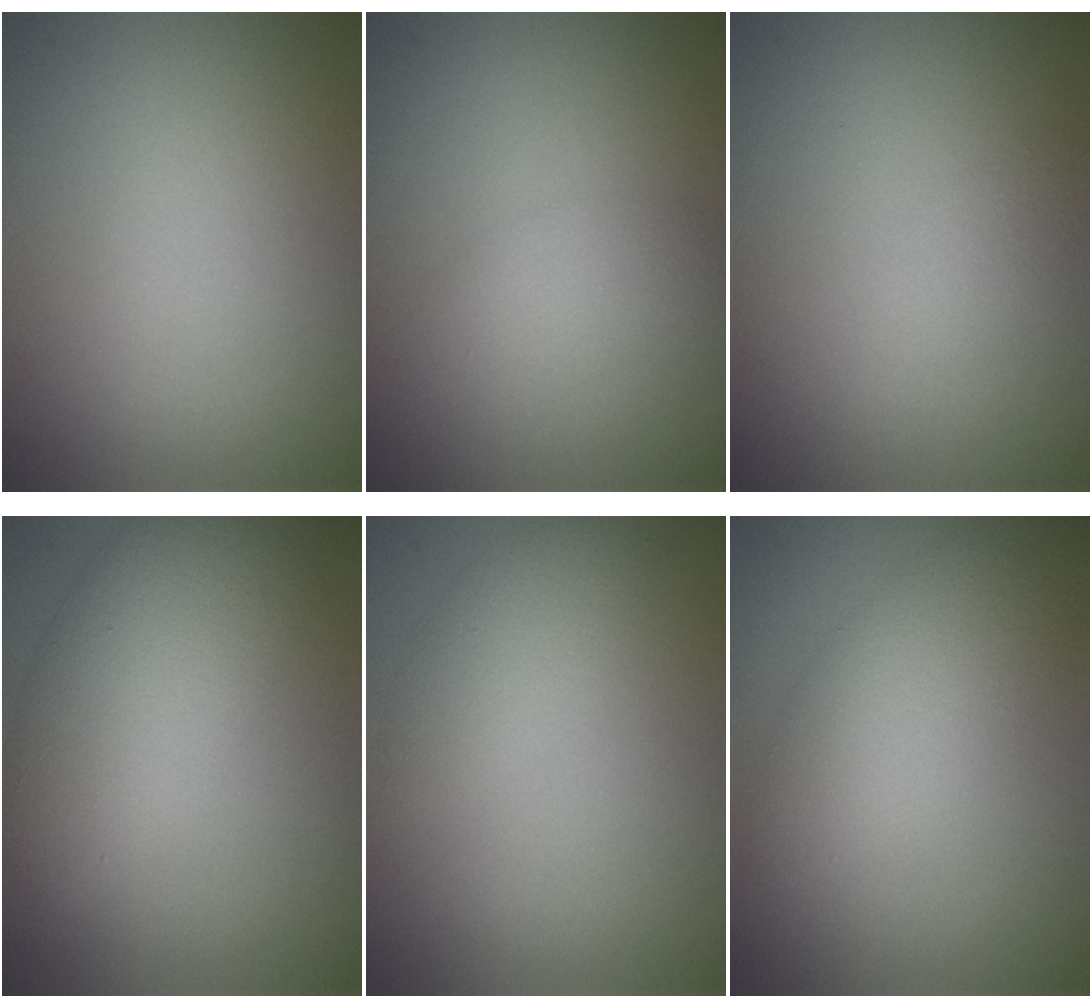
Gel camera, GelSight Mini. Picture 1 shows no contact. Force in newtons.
{"total": 2.0, "press": 2.0, "slide": 0.1}
{"total": 1.5, "press": 1.5, "slide": 0.0}
{"total": 7.5, "press": 7.5, "slide": 0.3}
{"total": 2.5, "press": 2.5, "slide": 0.1}
{"total": 5.0, "press": 5.0, "slide": 0.1}